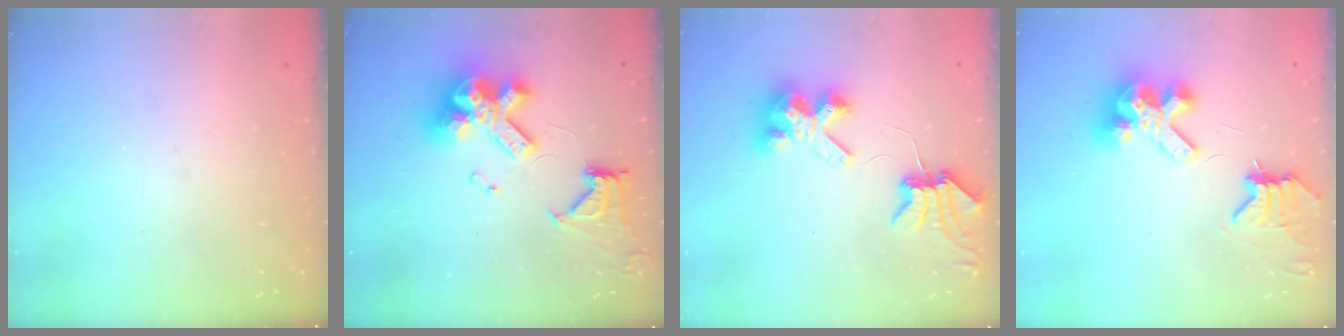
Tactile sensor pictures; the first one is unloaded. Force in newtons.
{"total": 16.2, "press": 16.1, "slide": 1.8}
{"total": 6.7, "press": 6.6, "slide": 0.8}
{"total": 9.1, "press": 9.0, "slide": 1.3}